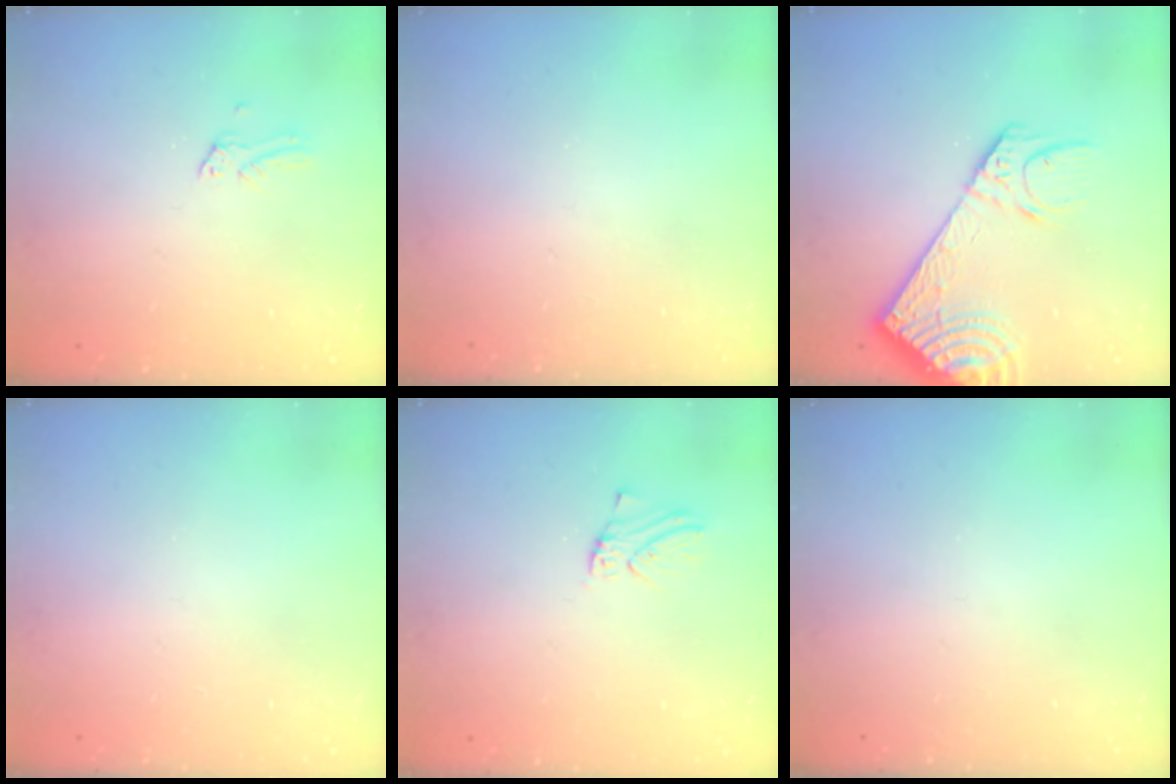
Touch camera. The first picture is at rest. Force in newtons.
{"total": 0.0}
{"total": 17.9, "press": 17.5, "slide": 3.6}
{"total": 2.5, "press": 2.4, "slide": 0.3}
{"total": 1.0, "press": 1.0, "slide": 0.2}
{"total": 0.0}